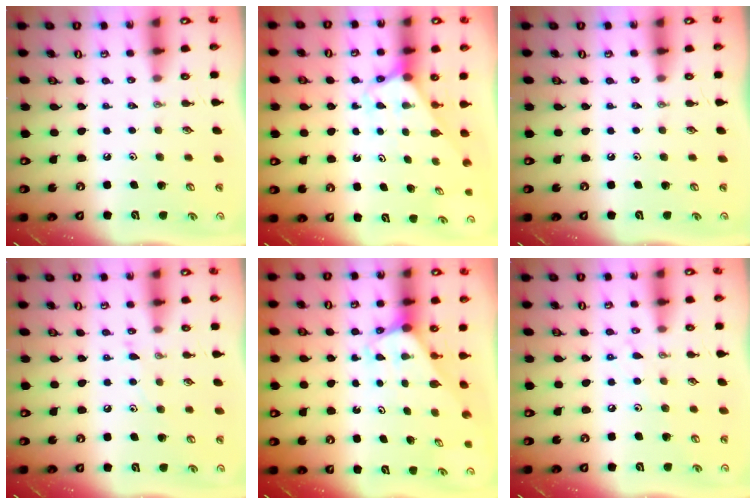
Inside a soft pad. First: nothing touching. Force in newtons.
{"total": 2.5, "press": 2.5, "slide": 0.2}
{"total": 0.0}
{"total": 5.5, "press": 5.5, "slide": 0.4}
{"total": 2.1, "press": 2.1, "slide": 0.2}
{"total": 7.0, "press": 7.0, "slide": 0.4}